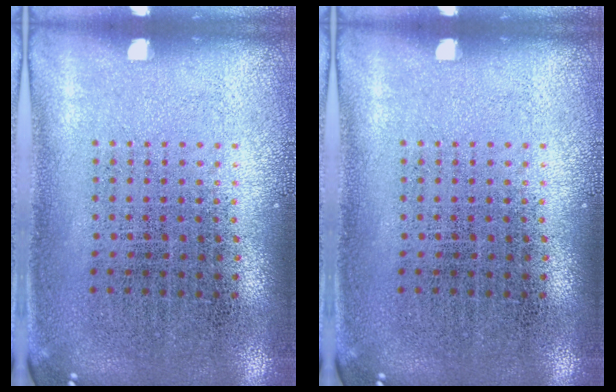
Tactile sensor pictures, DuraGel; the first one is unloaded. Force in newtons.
{"total": 0.0}